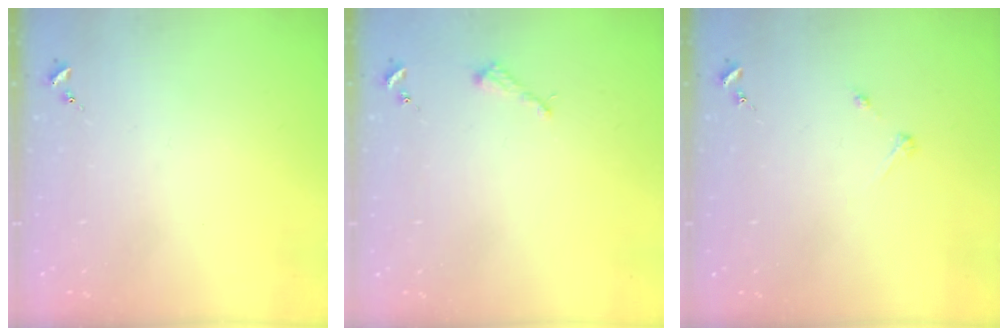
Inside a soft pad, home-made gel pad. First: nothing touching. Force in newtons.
{"total": 2.6, "press": 2.6, "slide": 0.3}
{"total": 2.7, "press": 2.7, "slide": 0.3}